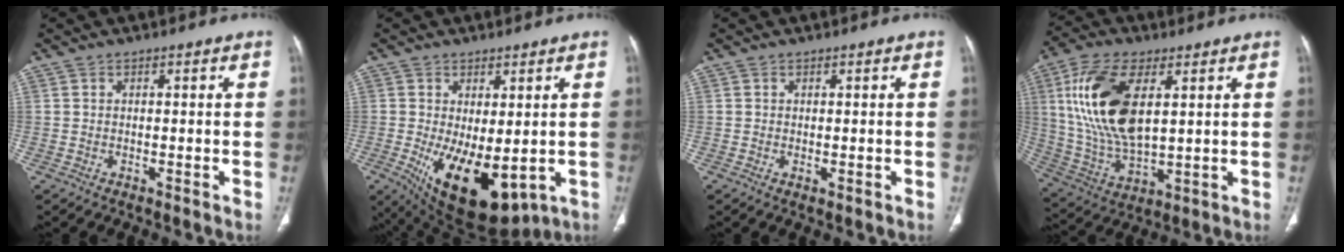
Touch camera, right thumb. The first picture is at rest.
{"total": 14.2, "force": [-3.0, 6.8, 12.1], "torque": [-0.191, -0.024, -0.017]}
{"total": 0.7, "force": [-0.2, 0.3, 0.6], "torque": [-0.013, -0.004, 0.000]}
{"total": 18.9, "force": [5.0, 9.2, 15.7], "torque": [-0.313, -0.013, 0.099]}